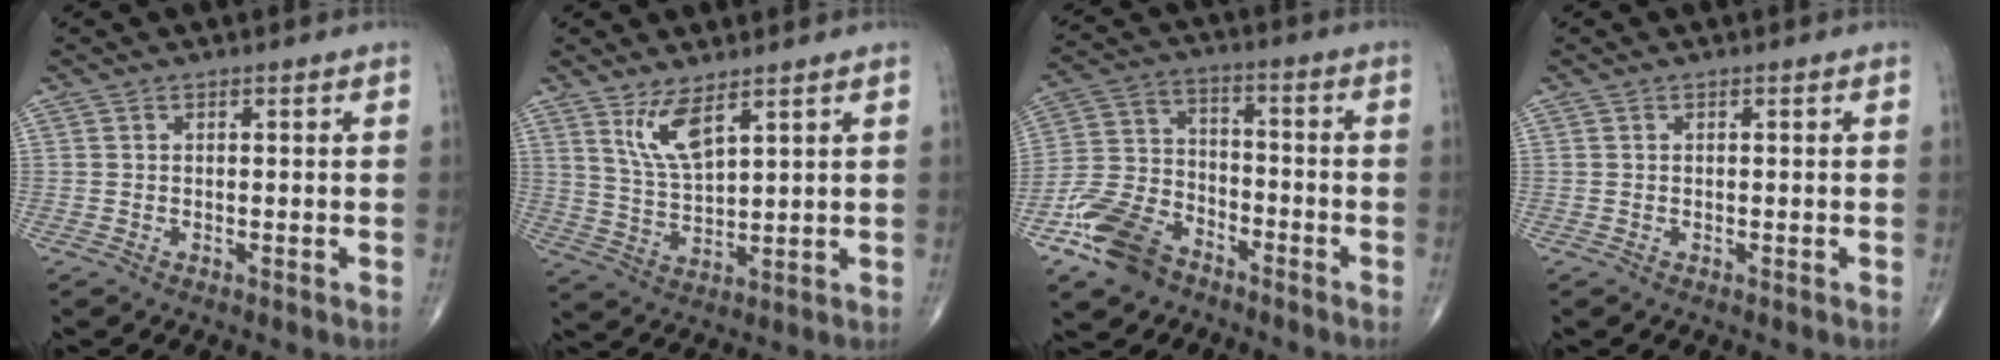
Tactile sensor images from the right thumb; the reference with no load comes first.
{"total": 7.0, "force": [4.2, 2.1, 5.2], "torque": [-0.098, -0.033, 0.092]}
{"total": 12.9, "force": [-8.4, 7.8, 5.9], "torque": [-0.103, 0.046, -0.166]}
{"total": 0.0}